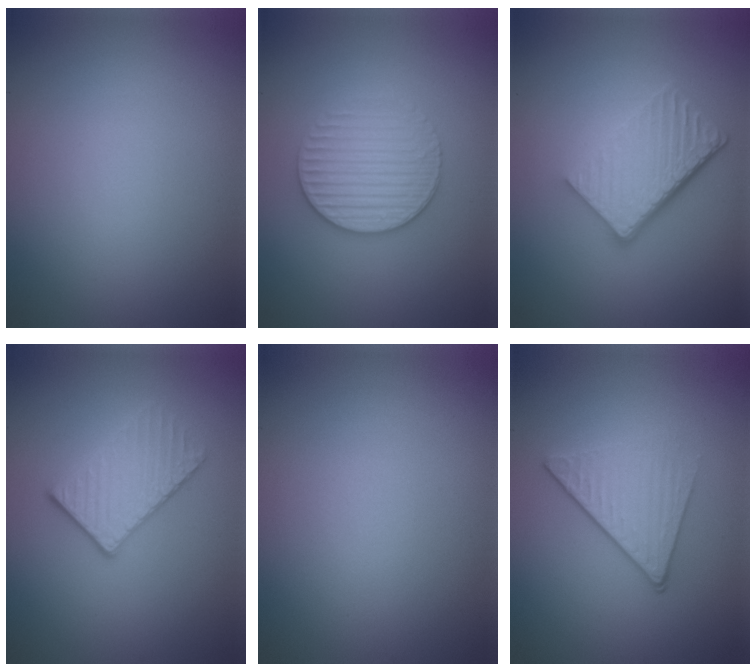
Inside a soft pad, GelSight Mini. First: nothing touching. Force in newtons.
{"total": 3.5, "press": 3.2, "slide": 1.4}
{"total": 6.1, "press": 4.2, "slide": 4.5}
{"total": 3.0, "press": 2.9, "slide": 0.8}
{"total": 0.0}
{"total": 4.2, "press": 2.9, "slide": 3.0}